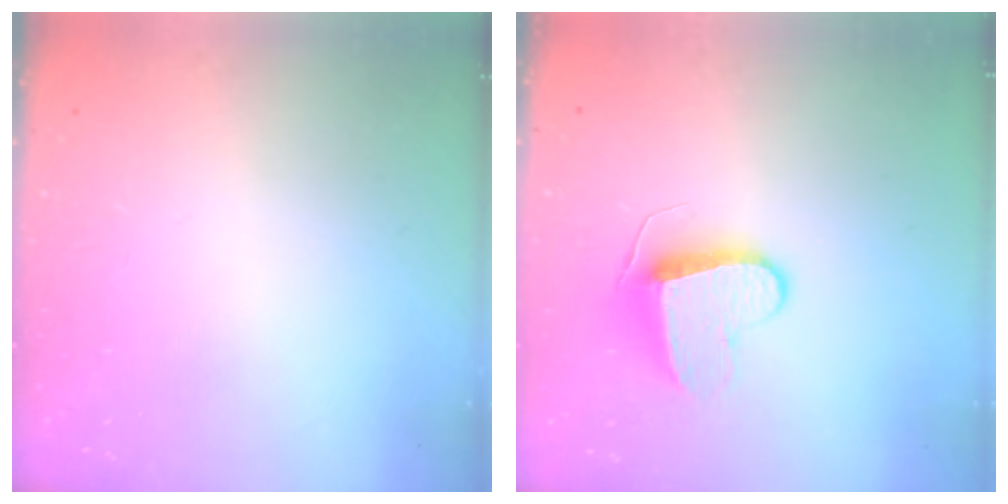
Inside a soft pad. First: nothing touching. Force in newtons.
{"total": 9.0, "press": 9.0, "slide": 0.3}